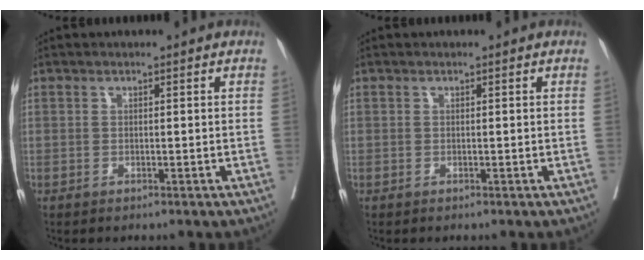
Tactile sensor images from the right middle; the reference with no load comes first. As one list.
[{"total": 0.0}]